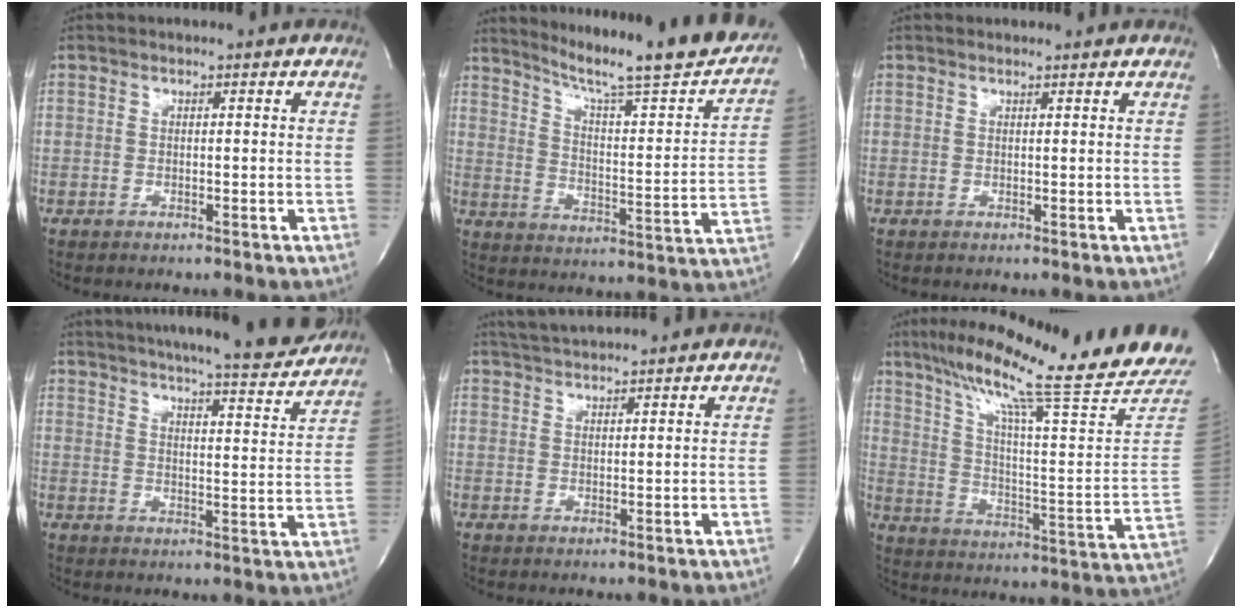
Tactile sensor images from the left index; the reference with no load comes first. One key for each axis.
{"total": 23.4, "fx": 20.3, "fy": 1.3, "fz": 11.6, "tx": -0.178, "ty": -0.060, "tz": 0.269}
{"total": 1.4, "fx": 1.4, "fy": 0.0, "fz": 0.0, "tx": -0.012, "ty": -0.001, "tz": 0.016}
{"total": 19.9, "fx": 18.2, "fy": 1.4, "fz": 7.9, "tx": -0.124, "ty": -0.034, "tz": 0.233}
{"total": 4.9, "fx": 4.7, "fy": -0.4, "fz": 1.3, "tx": -0.028, "ty": 0.023, "tz": 0.082}
{"total": 25.9, "fx": 20.6, "fy": 0.0, "fz": 15.8, "tx": -0.252, "ty": -0.046, "tz": 0.285}